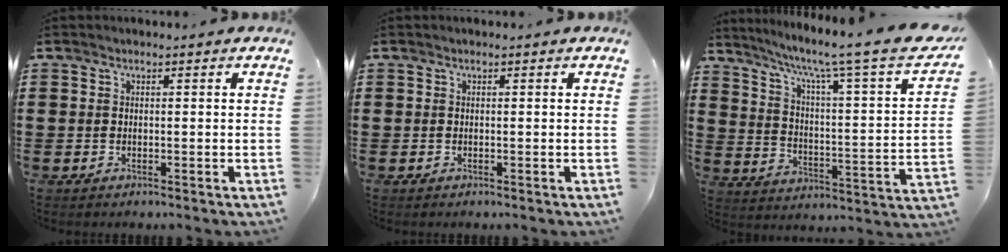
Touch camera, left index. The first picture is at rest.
{"total": 0.0}
{"total": 7.7, "force": [5.7, -0.2, 5.2], "torque": [-0.121, -0.048, 0.085]}